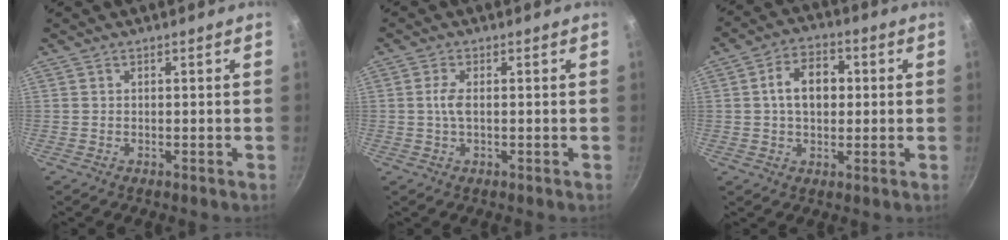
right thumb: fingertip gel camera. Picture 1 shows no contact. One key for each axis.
{"total": 2.8, "fx": 0.0, "fy": 1.1, "fz": 2.6, "tx": -0.062, "ty": 0.003, "tz": -0.002}
{"total": 8.9, "fx": 0.9, "fy": 6.1, "fz": 6.4, "tx": -0.082, "ty": 0.017, "tz": 0.006}